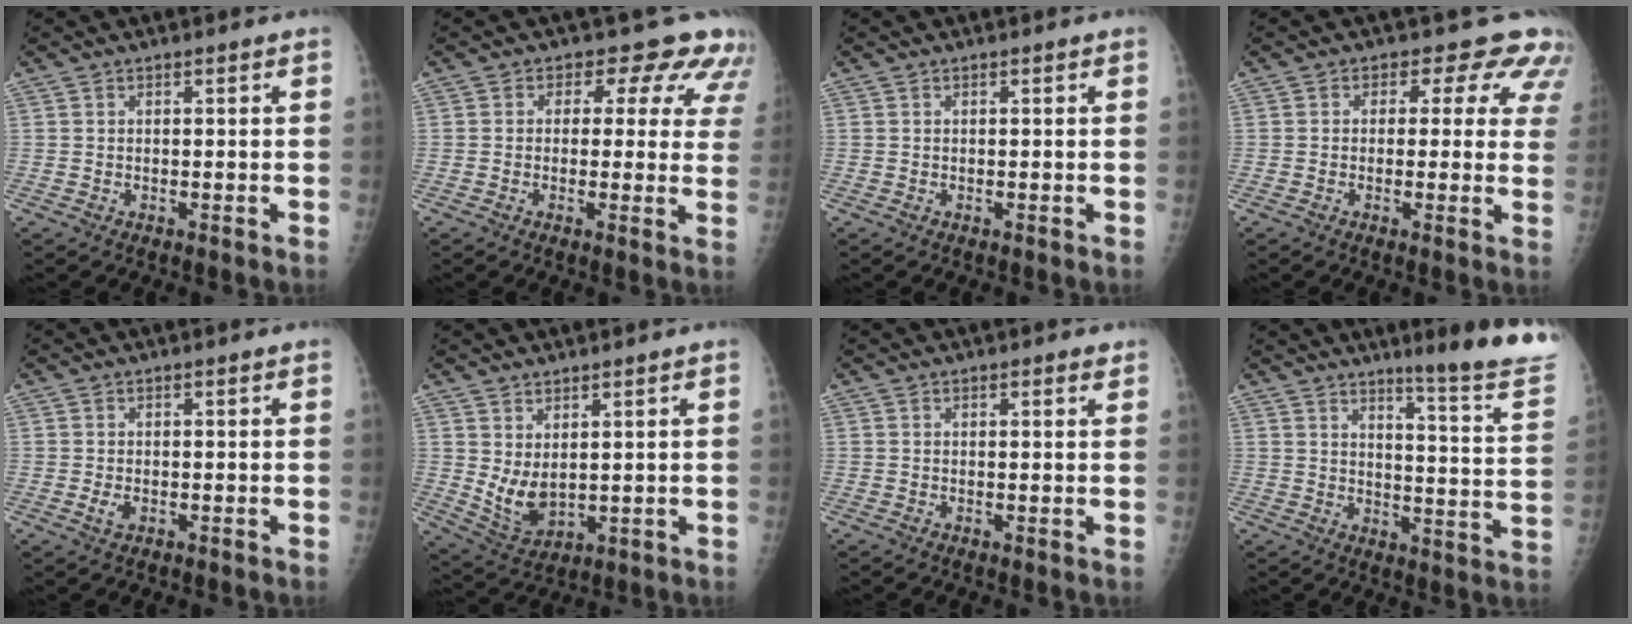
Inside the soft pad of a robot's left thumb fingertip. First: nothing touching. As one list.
[{"total": 10.4, "force": [7.1, 6.4, 4.1], "torque": [0.011, -0.020, 0.056]}, {"total": 0.0}, {"total": 8.7, "force": [5.9, 5.3, 3.4], "torque": [0.011, -0.018, 0.043]}, {"total": 1.9, "force": [0.4, 0.9, 1.7], "torque": [-0.032, 0.002, 0.009]}, {"total": 7.2, "force": [2.8, 3.4, 5.7], "torque": [-0.097, -0.031, 0.068]}, {"total": 1.3, "force": [1.0, 0.4, 0.7], "torque": [-0.004, -0.006, 0.012]}, {"total": 16.2, "force": [13.5, -0.1, 9.0], "torque": [-0.104, -0.126, 0.172]}]